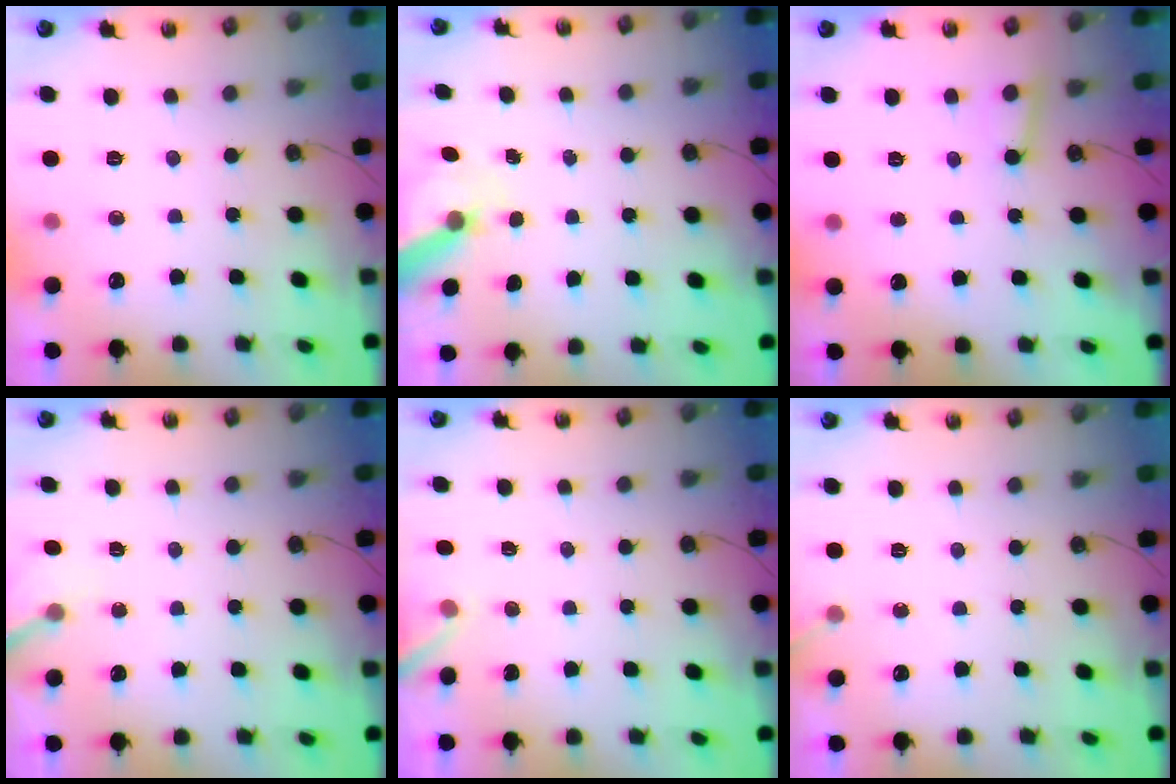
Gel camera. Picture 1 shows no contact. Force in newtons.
{"total": 6.8, "press": 6.7, "slide": 0.8}
{"total": 3.2, "press": 3.2, "slide": 0.3}
{"total": 6.6, "press": 6.6, "slide": 0.4}
{"total": 3.0, "press": 3.0, "slide": 0.2}
{"total": 2.4, "press": 2.4, "slide": 0.2}